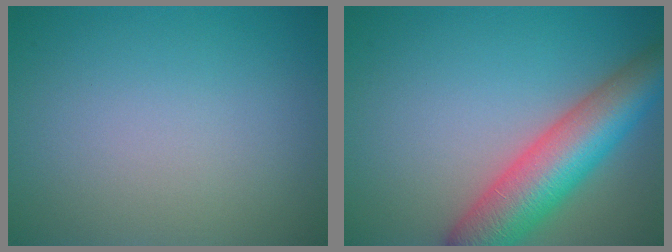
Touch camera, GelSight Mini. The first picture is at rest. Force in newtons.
{"total": 8.8, "press": 8.8, "slide": 0.4}